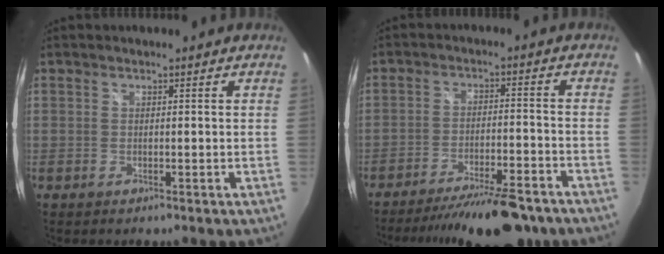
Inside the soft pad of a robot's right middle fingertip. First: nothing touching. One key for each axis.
{"total": 15.6, "fx": -13.1, "fy": 3.4, "fz": 7.8, "tx": -0.141, "ty": -0.019, "tz": -0.190}